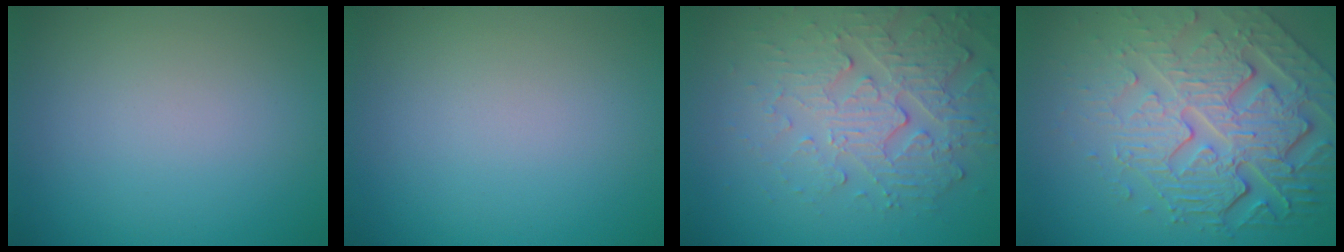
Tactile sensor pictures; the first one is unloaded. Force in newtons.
{"total": 0.0}
{"total": 4.3, "press": 4.1, "slide": 1.3}
{"total": 8.4, "press": 5.9, "slide": 6.0}